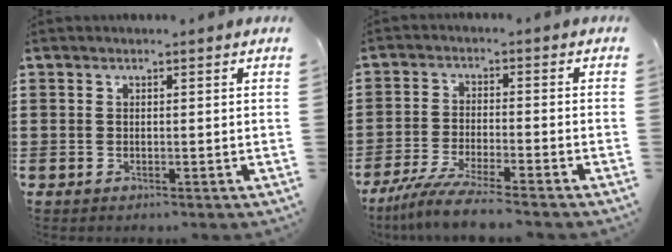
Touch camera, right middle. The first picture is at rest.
{"total": 6.1, "force": [-5.4, -0.3, 2.8], "torque": [-0.071, -0.022, -0.107]}